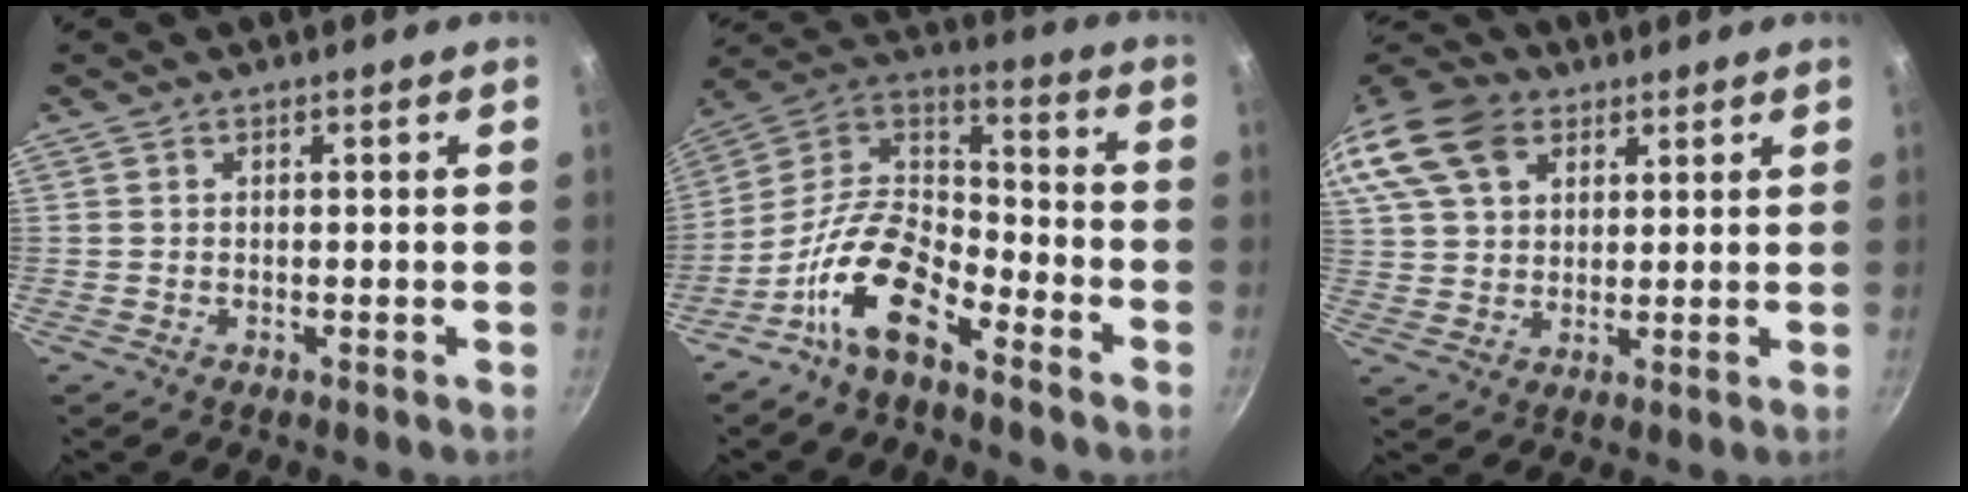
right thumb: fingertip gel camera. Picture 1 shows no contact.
{"total": 15.4, "force": [-9.2, 7.2, 10.0], "torque": [-0.177, 0.085, -0.199]}
{"total": 19.7, "force": [9.3, 13.7, 10.6], "torque": [-0.239, 0.028, 0.170]}